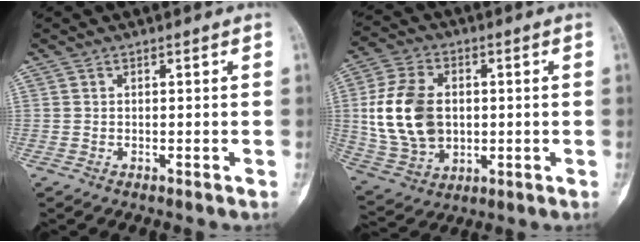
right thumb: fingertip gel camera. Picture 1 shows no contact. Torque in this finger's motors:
{"motor_torque": [0.29, 1.12, 0.69, 0.62, 0.15]}